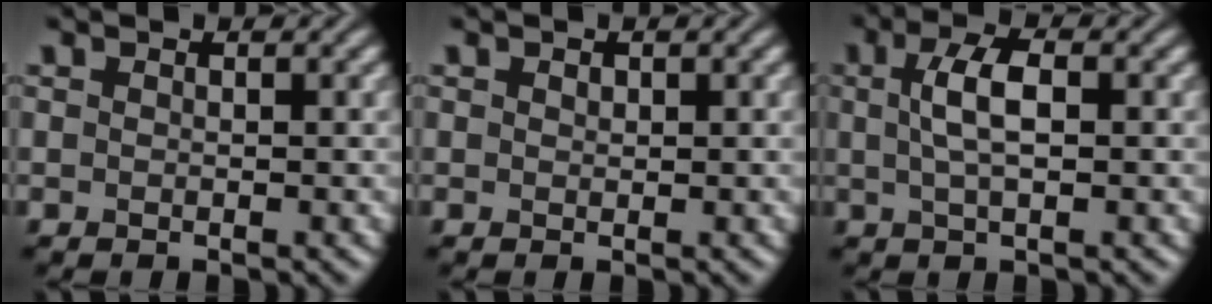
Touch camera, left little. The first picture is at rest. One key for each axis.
{"total": 0.5, "fx": 0.3, "fy": 0.4, "fz": 0.3, "tx": -0.004, "ty": -0.001, "tz": 0.004}
{"total": 3.6, "fx": 0.6, "fy": 1.3, "fz": 3.3, "tx": -0.067, "ty": 0.007, "tz": 0.008}